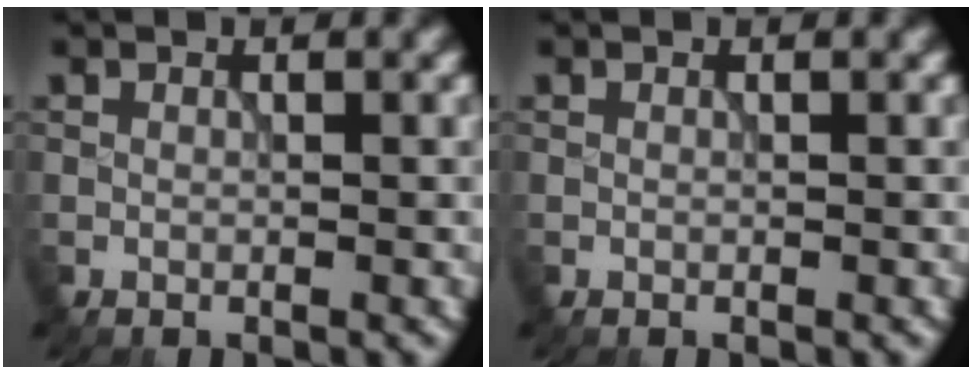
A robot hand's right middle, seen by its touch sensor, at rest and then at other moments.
{"total": 0.0}